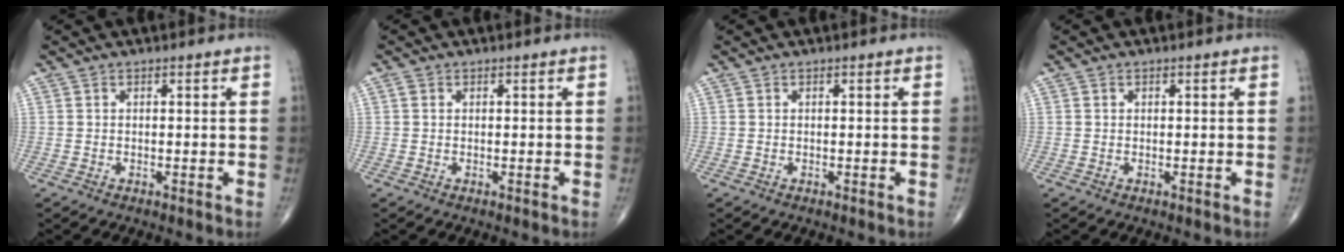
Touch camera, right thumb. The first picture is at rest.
{"total": 0.7, "force": [0.2, 0.6, 0.4], "torque": [-0.007, 0.003, 0.004]}
{"total": 0.0}
{"total": 0.0}